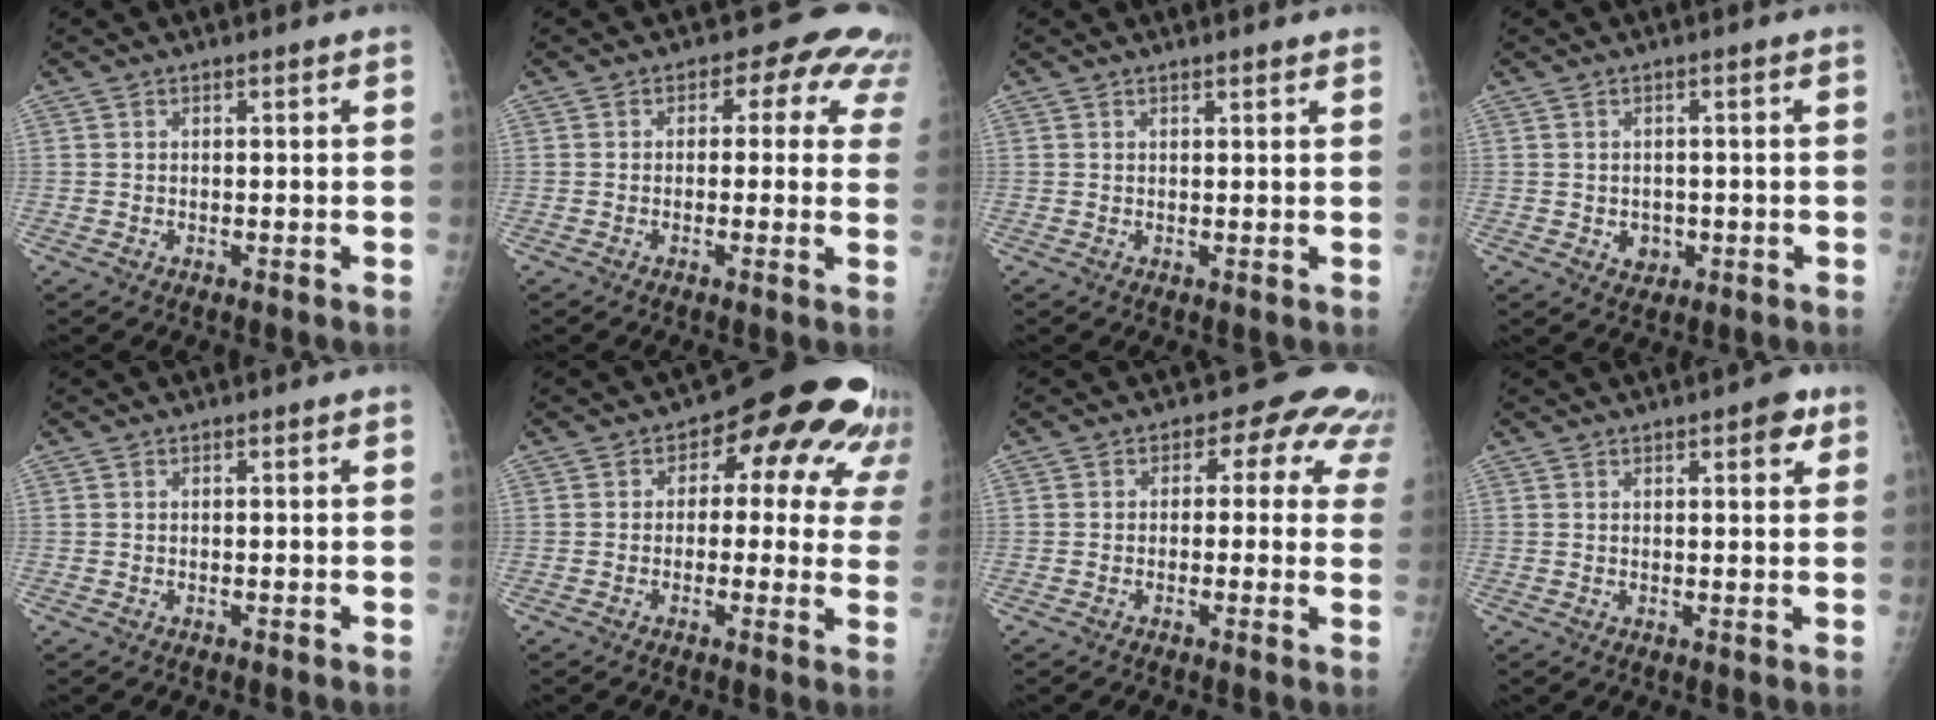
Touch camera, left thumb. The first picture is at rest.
{"total": 7.8, "force": [3.2, 5.4, 4.6], "torque": [0.000, 0.000, 0.014]}
{"total": 2.1, "force": [1.9, 0.1, 1.0], "torque": [-0.005, -0.002, 0.025]}
{"total": 2.4, "force": [-0.4, 2.0, 1.2], "torque": [-0.007, 0.001, 0.003]}
{"total": 0.0}
{"total": 15.9, "force": [8.1, 9.2, 10.2], "torque": [-0.064, -0.008, 0.075]}
{"total": 8.5, "force": [3.2, 5.8, 5.3], "torque": [-0.006, 0.002, 0.015]}
{"total": 4.0, "force": [2.2, 1.5, 2.9], "torque": [-0.025, -0.007, 0.024]}